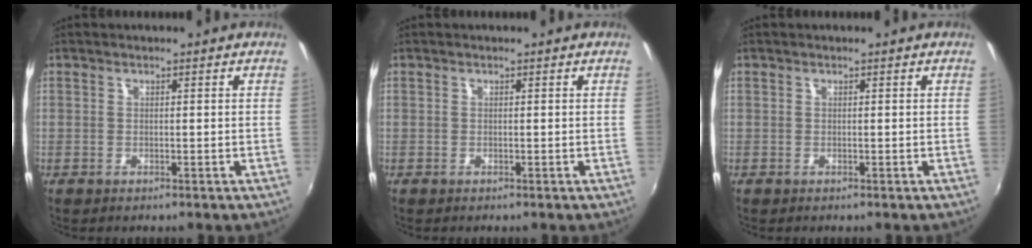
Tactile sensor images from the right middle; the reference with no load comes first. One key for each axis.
{"total": 0.0}
{"total": 0.0}